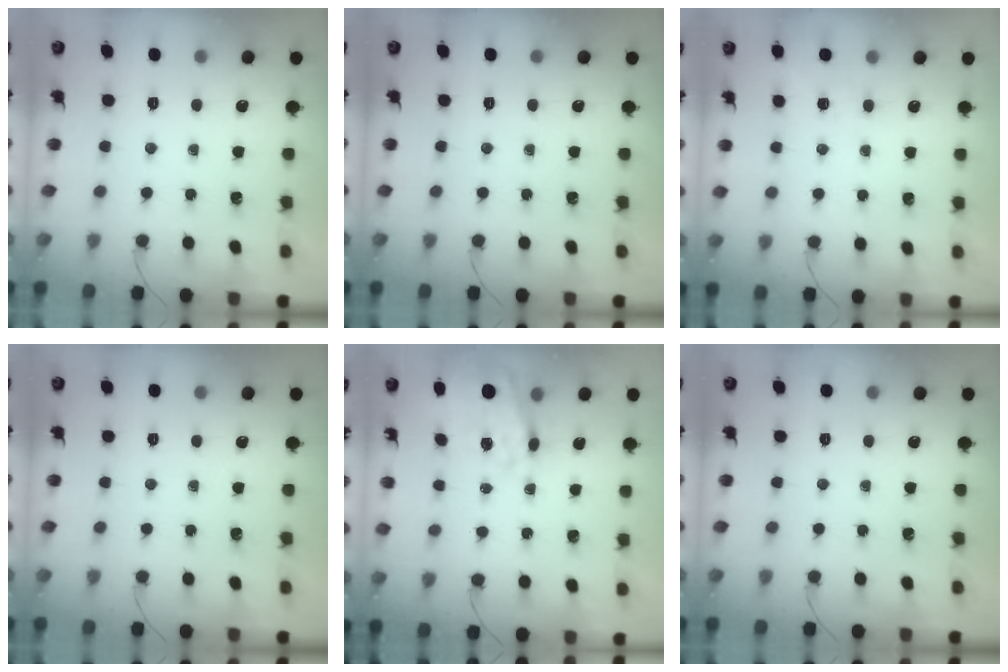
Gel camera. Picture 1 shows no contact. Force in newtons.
{"total": 0.0}
{"total": 2.3, "press": 1.6, "slide": 1.7}
{"total": 0.0}
{"total": 16.3, "press": 15.9, "slide": 3.6}
{"total": 0.0}